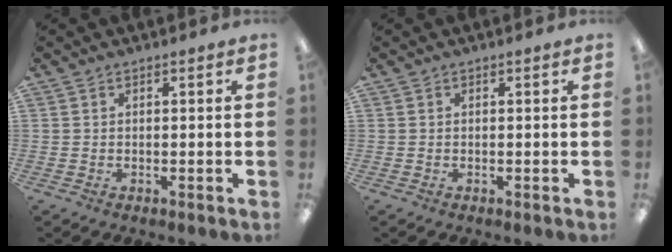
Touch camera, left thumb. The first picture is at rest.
{"total": 0.0}